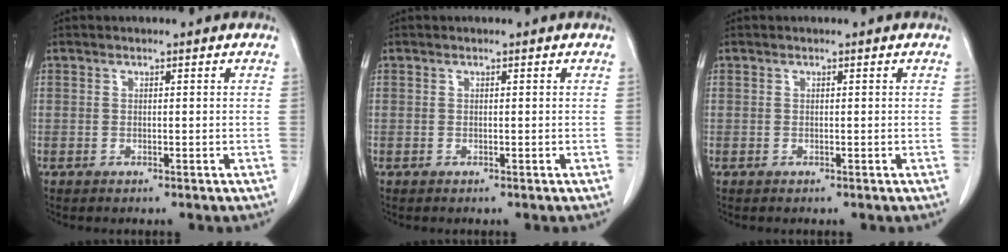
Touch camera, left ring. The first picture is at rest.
{"total": 0.0}
{"total": 0.0}